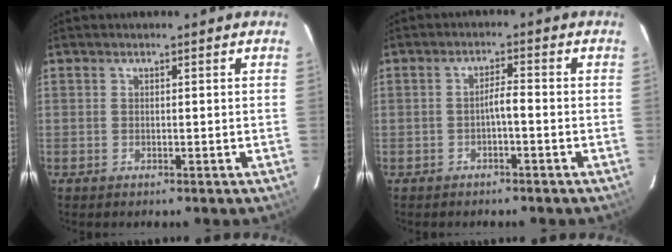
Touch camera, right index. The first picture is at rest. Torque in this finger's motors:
{"motor_torque": [0.43, -0.33, 0.13, 0.06]}